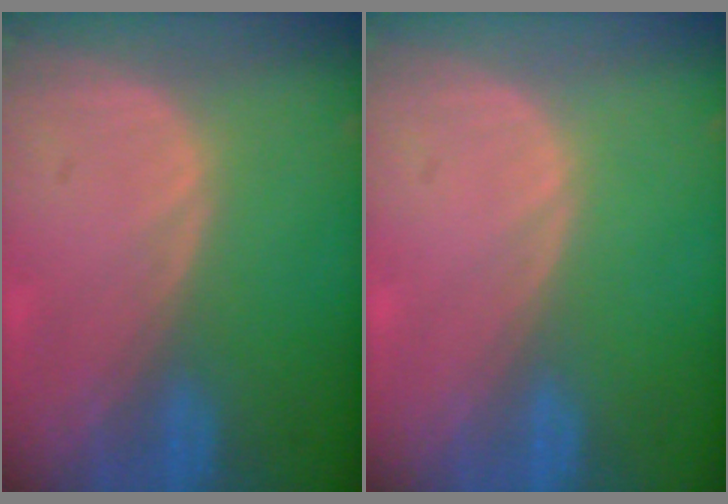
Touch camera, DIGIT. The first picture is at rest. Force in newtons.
{"total": 0.0}